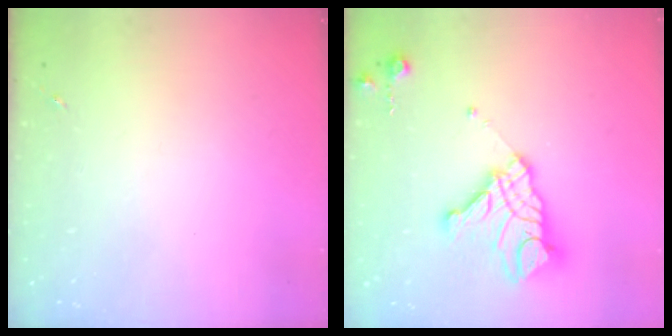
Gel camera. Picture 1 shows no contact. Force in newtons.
{"total": 18.0, "press": 17.9, "slide": 1.7}